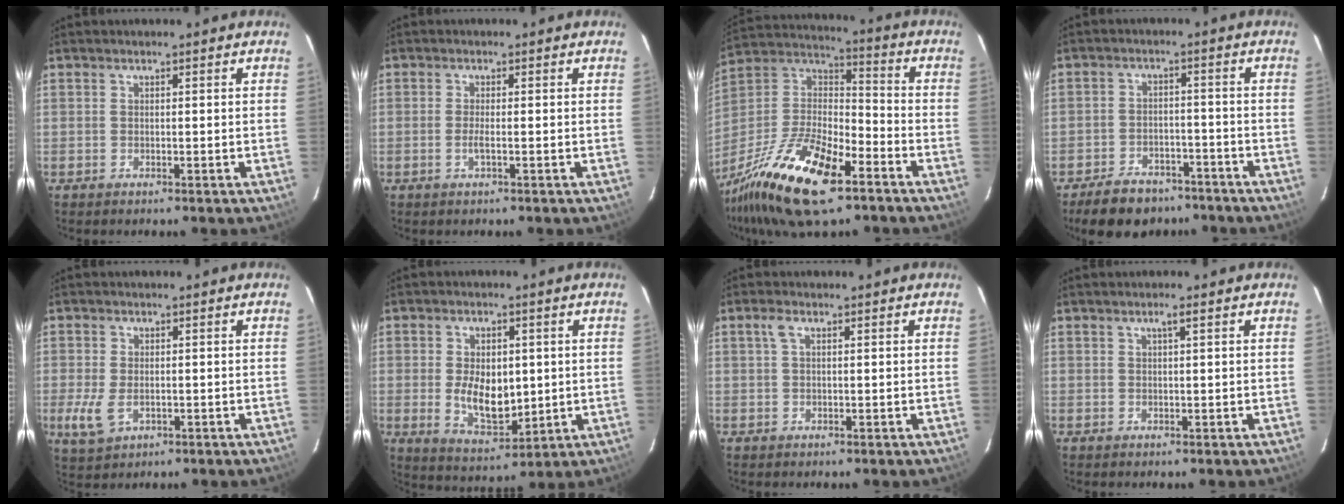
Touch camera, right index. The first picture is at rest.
{"total": 1.6, "force": [-0.6, 0.0, 1.5], "torque": [-0.031, -0.003, -0.012]}
{"total": 24.0, "force": [-14.5, 8.9, 17.0], "torque": [-0.347, -0.025, -0.262]}
{"total": 11.2, "force": [-8.6, 6.1, 3.8], "torque": [-0.094, 0.016, -0.115]}
{"total": 5.4, "force": [-1.4, 3.2, 4.1], "torque": [-0.095, -0.012, -0.022]}
{"total": 9.6, "force": [-0.1, 5.6, 7.8], "torque": [-0.148, -0.009, 0.011]}
{"total": 1.6, "force": [0.6, 0.6, 1.4], "torque": [-0.031, 0.006, 0.010]}
{"total": 1.1, "force": [0.5, -0.2, 0.9], "torque": [-0.017, 0.005, 0.009]}